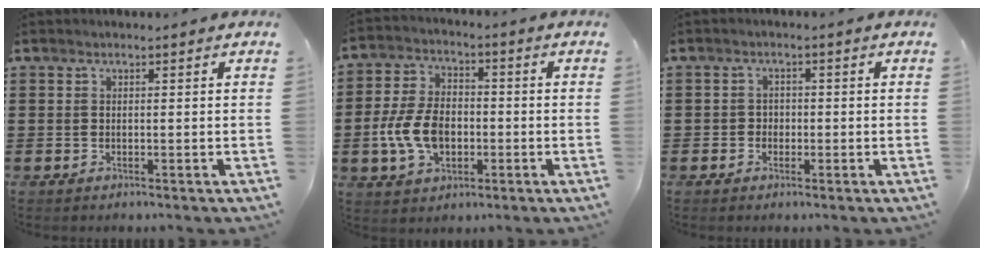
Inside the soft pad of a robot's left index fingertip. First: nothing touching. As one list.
[{"total": 9.0, "force": [-2.0, 5.8, 6.5], "torque": [-0.156, 0.005, -0.043]}, {"total": 1.7, "force": [-0.7, 1.5, 0.4], "torque": [-0.013, 0.003, -0.018]}]